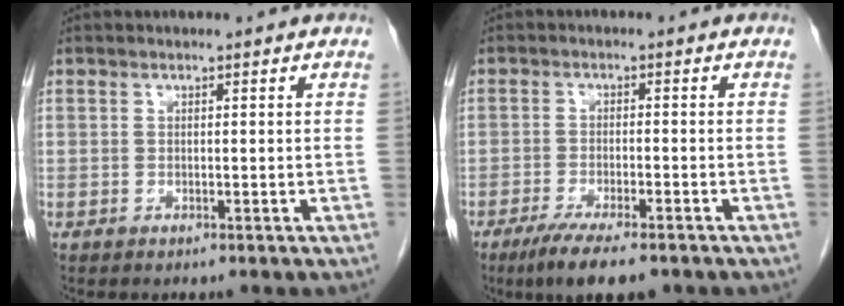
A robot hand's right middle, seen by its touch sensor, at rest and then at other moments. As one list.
[{"total": 8.1, "force": [-5.9, 1.5, 5.3], "torque": [-0.083, -0.016, -0.089]}]